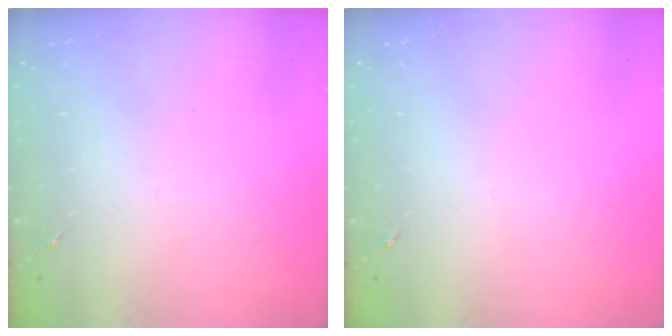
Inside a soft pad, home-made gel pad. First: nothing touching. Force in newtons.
{"total": 0.0}